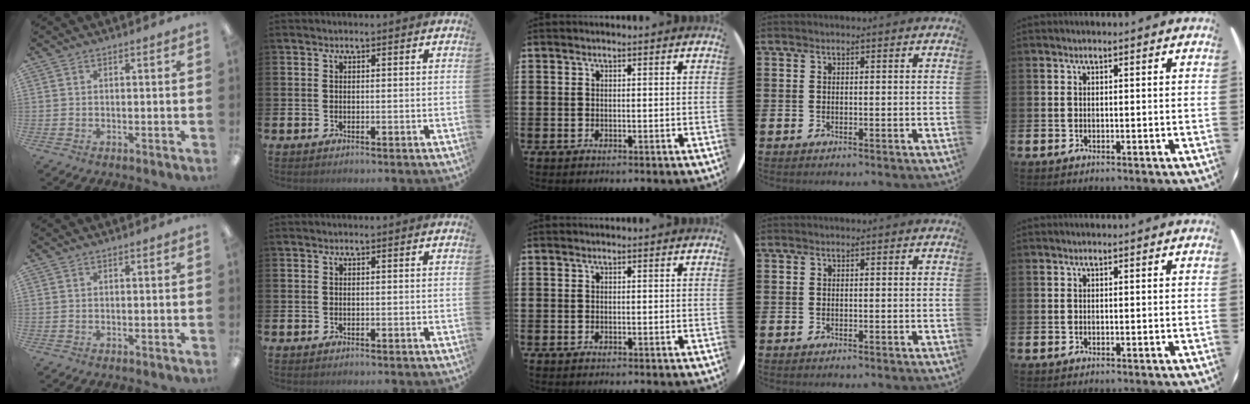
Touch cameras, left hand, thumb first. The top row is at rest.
{}